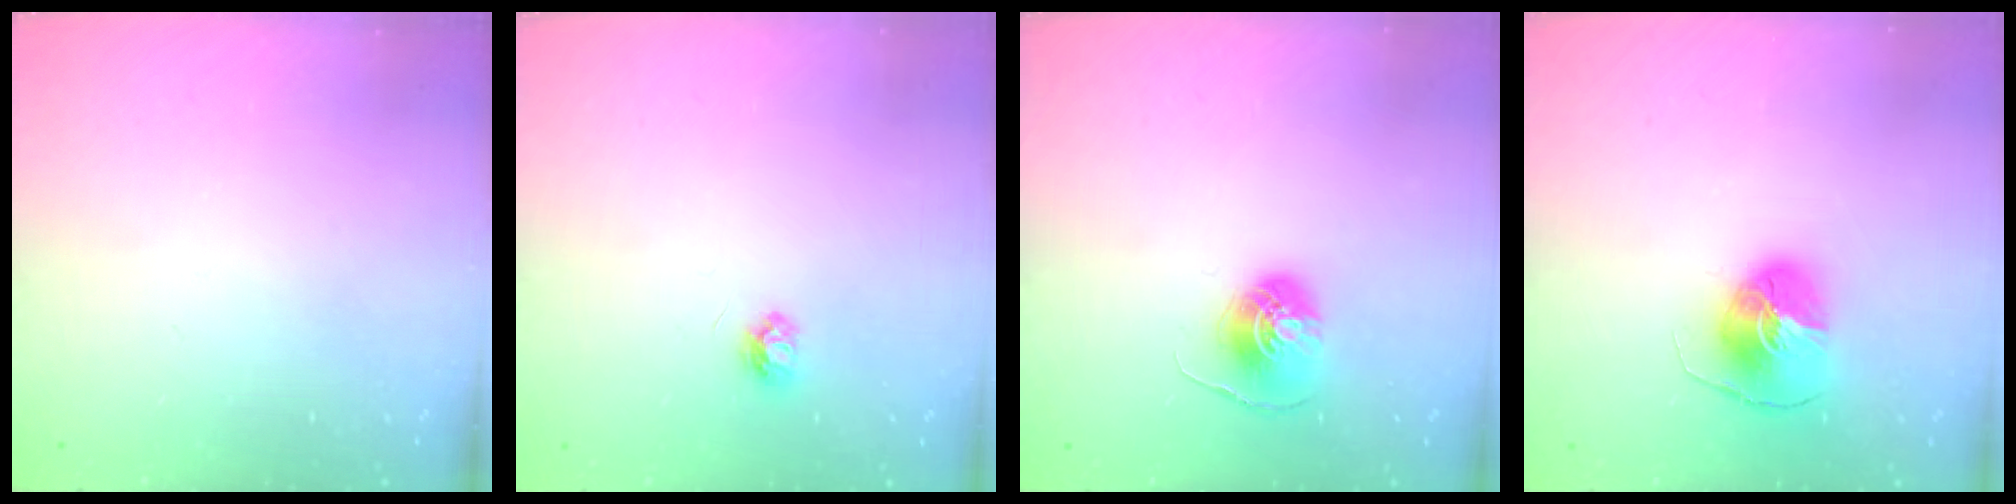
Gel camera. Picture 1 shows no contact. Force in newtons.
{"total": 3.8, "press": 3.8, "slide": 0.5}
{"total": 7.1, "press": 7.1, "slide": 0.4}
{"total": 8.1, "press": 8.1, "slide": 0.3}